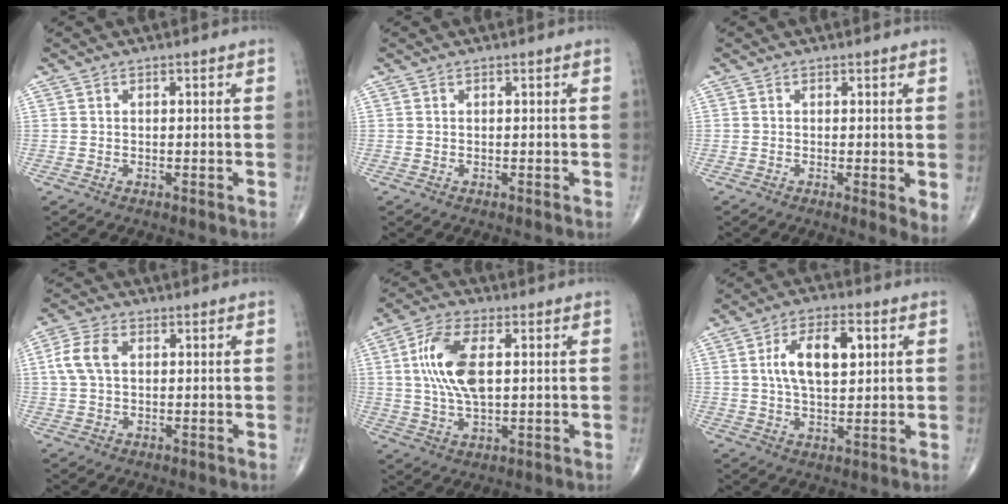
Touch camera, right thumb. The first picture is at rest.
{"total": 0.0}
{"total": 3.1, "force": [-0.2, 0.6, 3.0], "torque": [-0.048, -0.012, -0.007]}
{"total": 6.4, "force": [1.3, 4.0, 4.8], "torque": [-0.110, 0.013, 0.023]}
{"total": 14.2, "force": [2.4, 7.0, 12.1], "torque": [-0.248, 0.006, 0.045]}
{"total": 11.1, "force": [2.7, 5.5, 9.3], "torque": [-0.150, 0.002, 0.045]}